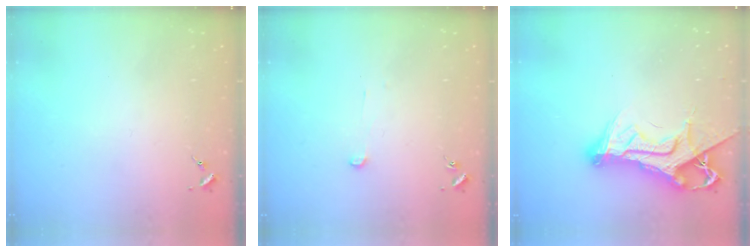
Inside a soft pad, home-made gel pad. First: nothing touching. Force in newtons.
{"total": 2.9, "press": 2.9, "slide": 0.2}
{"total": 15.8, "press": 15.7, "slide": 1.5}